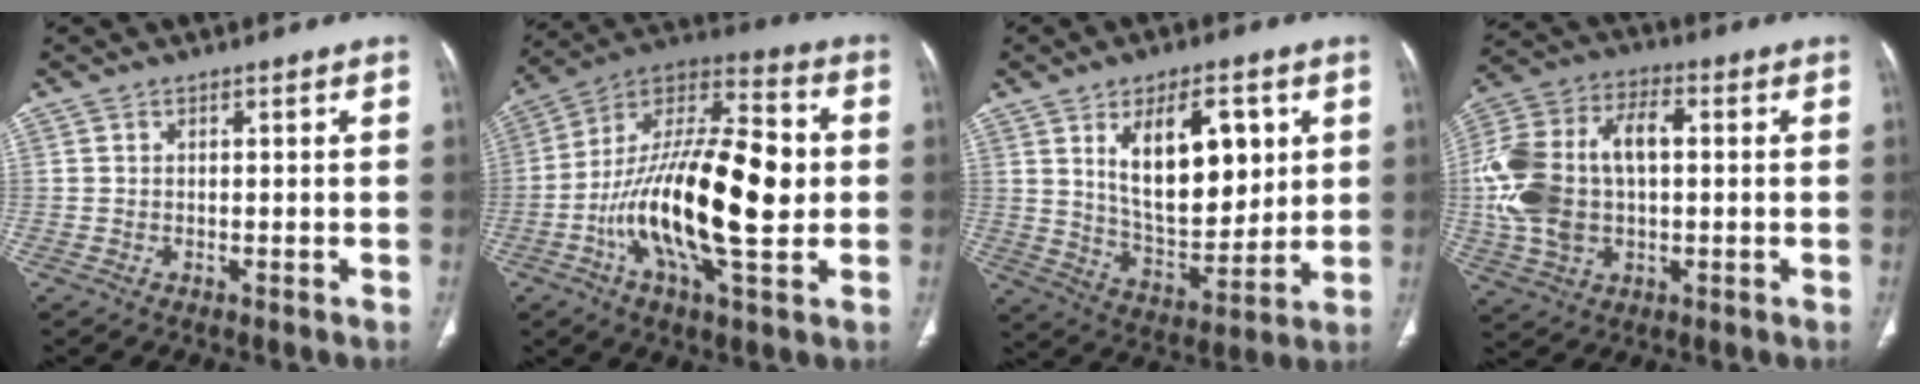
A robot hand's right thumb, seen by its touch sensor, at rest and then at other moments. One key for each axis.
{"total": 23.8, "fx": -1.3, "fy": 6.8, "fz": 22.8, "tx": -0.416, "ty": 0.014, "tz": -0.031}
{"total": 17.2, "fx": 5.7, "fy": 8.7, "fz": 13.7, "tx": -0.181, "ty": -0.033, "tz": 0.110}
{"total": 18.5, "fx": 0.7, "fy": 11.4, "fz": 14.6, "tx": -0.306, "ty": 0.026, "tz": 0.015}